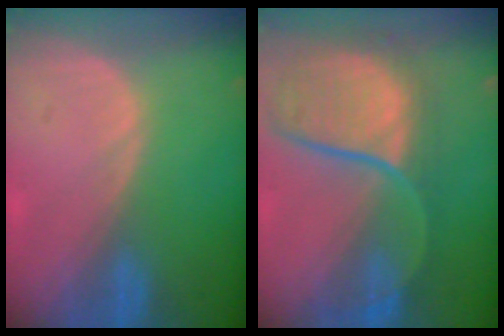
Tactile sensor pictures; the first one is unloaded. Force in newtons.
{"total": 11.3, "press": 9.9, "slide": 5.5}